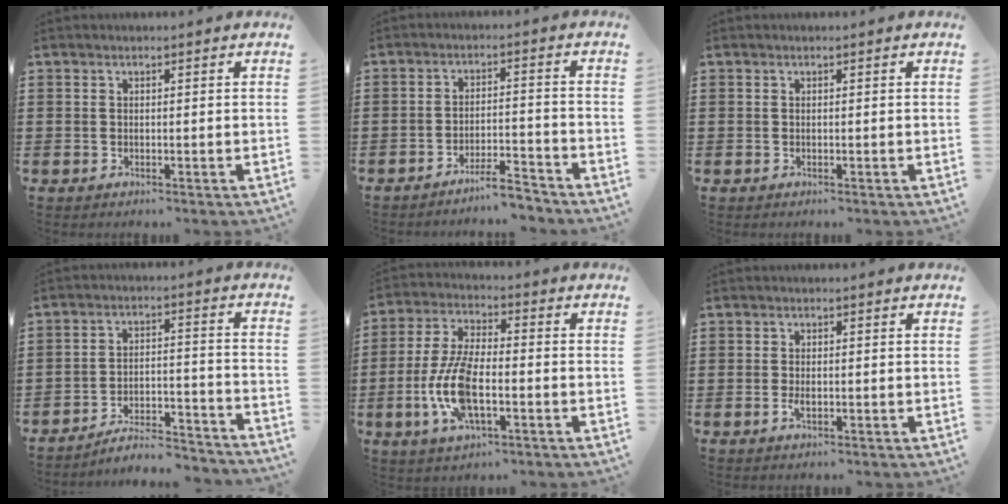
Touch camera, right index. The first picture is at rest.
{"total": 4.6, "force": [-4.3, 0.1, 1.6], "torque": [-0.029, -0.001, -0.084]}
{"total": 0.0}
{"total": 5.9, "force": [-5.5, 0.5, 2.0], "torque": [-0.037, -0.001, -0.109]}
{"total": 10.4, "force": [-2.9, 4.1, 9.2], "torque": [-0.214, -0.014, -0.058]}
{"total": 1.6, "force": [-0.4, 0.6, 1.4], "torque": [-0.033, -0.005, -0.009]}